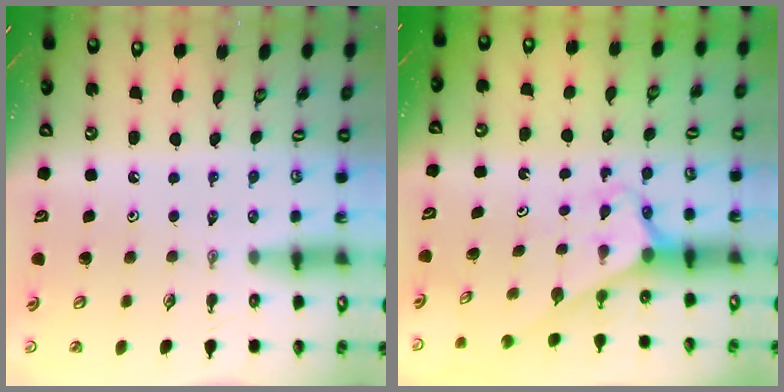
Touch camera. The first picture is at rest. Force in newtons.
{"total": 2.7, "press": 2.7, "slide": 0.1}